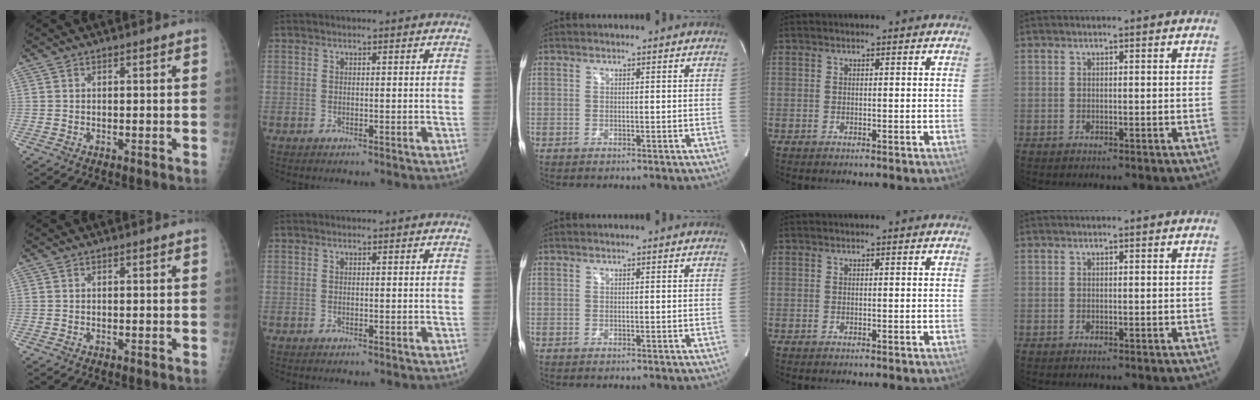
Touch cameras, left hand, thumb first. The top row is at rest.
{}